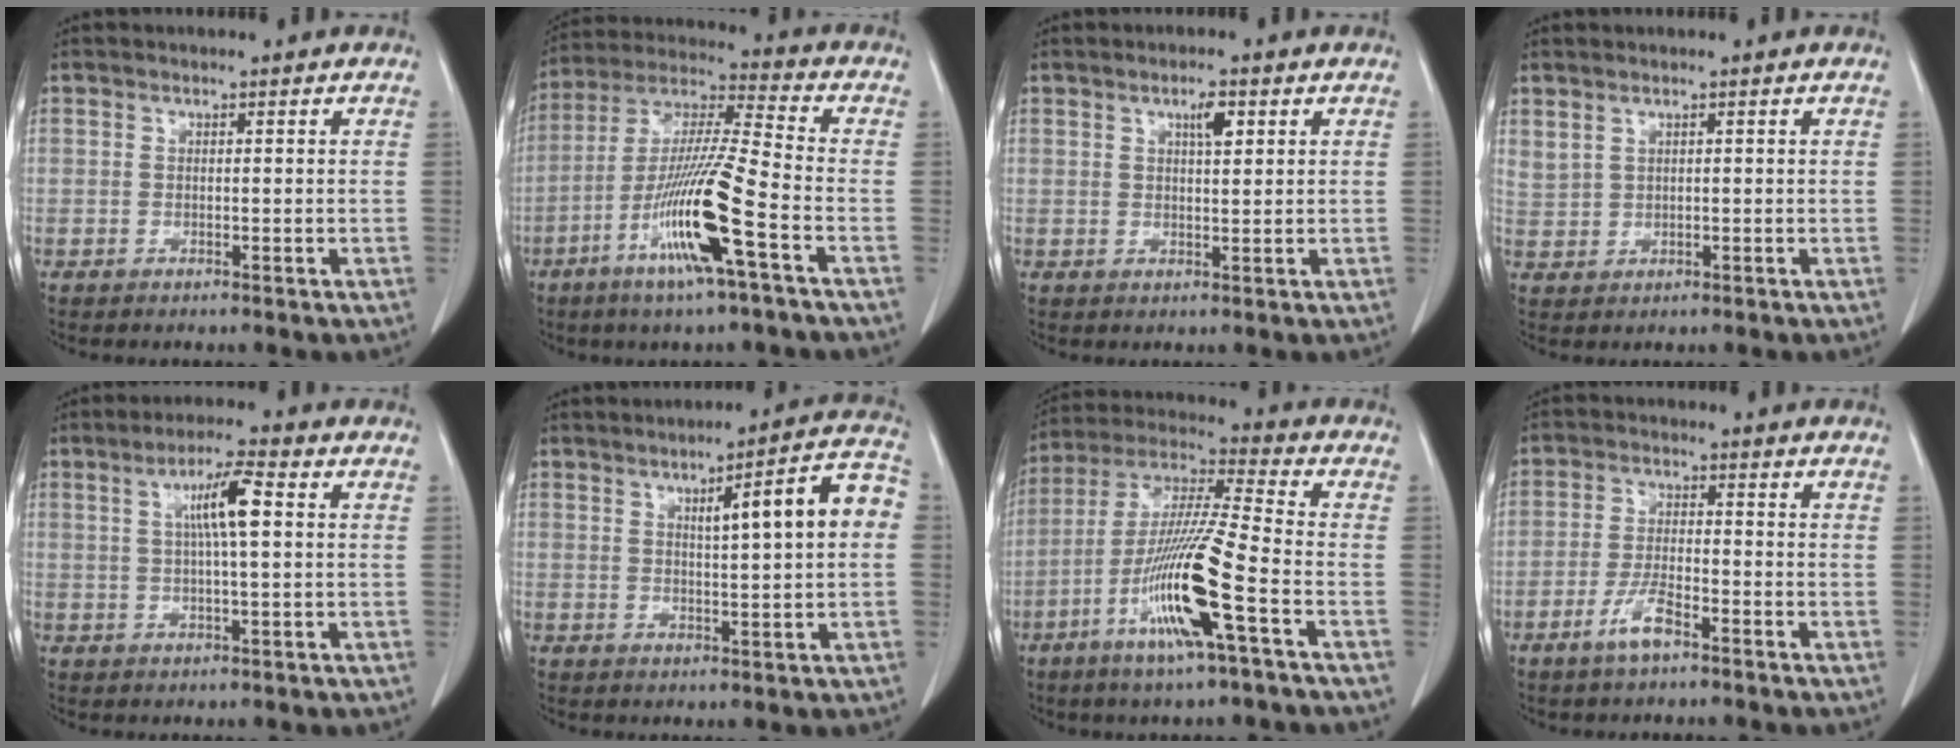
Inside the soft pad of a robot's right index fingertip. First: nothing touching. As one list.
[{"total": 16.9, "force": [-6.5, -0.6, 15.6], "torque": [-0.314, -0.015, -0.127]}, {"total": 2.8, "force": [1.3, 0.7, 2.4], "torque": [-0.043, 0.000, 0.022]}, {"total": 2.1, "force": [1.6, 1.1, 0.8], "torque": [-0.021, 0.008, 0.043]}, {"total": 6.7, "force": [1.5, 0.4, 6.5], "torque": [-0.117, 0.008, 0.025]}, {"total": 10.5, "force": [2.0, 0.9, 10.3], "torque": [-0.140, 0.022, 0.025]}, {"total": 15.3, "force": [-6.0, -0.2, 14.1], "torque": [-0.285, -0.014, -0.116]}, {"total": 4.8, "force": [-3.1, 0.9, 3.6], "torque": [-0.075, -0.003, -0.060]}]